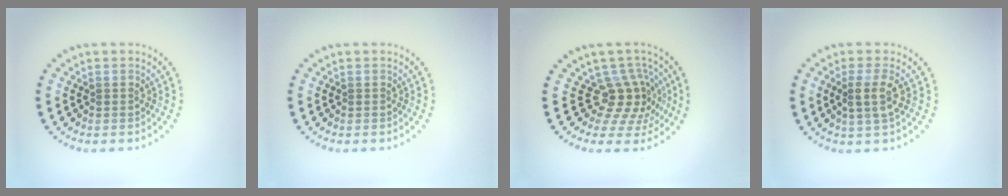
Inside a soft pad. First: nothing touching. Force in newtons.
{"total": 0.0}
{"total": 3.8, "press": 2.8, "slide": 2.6}
{"total": 2.2, "press": 2.0, "slide": 1.0}